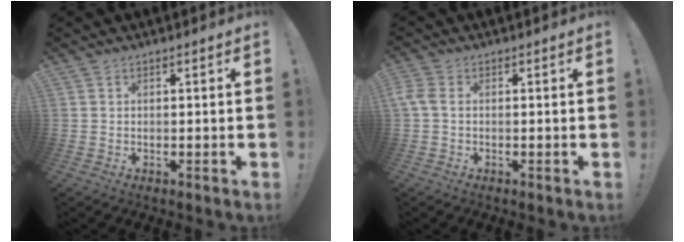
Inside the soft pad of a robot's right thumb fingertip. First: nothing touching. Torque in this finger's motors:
{"motor_torque": [0.60, 0.58, 0.63, -0.17, 0.01]}